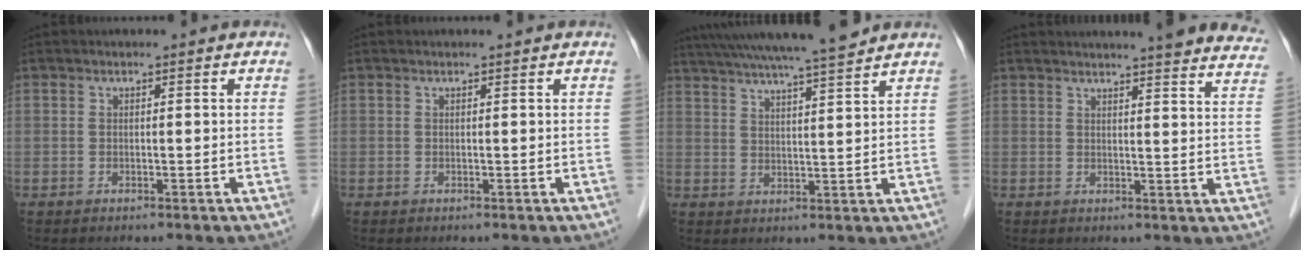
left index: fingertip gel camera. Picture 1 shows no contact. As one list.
[{"total": 0.0}, {"total": 15.8, "force": [14.0, -0.5, 7.2], "torque": [-0.131, 0.017, 0.206]}, {"total": 22.0, "force": [20.4, 2.2, 8.0], "torque": [-0.100, -0.047, 0.221]}]